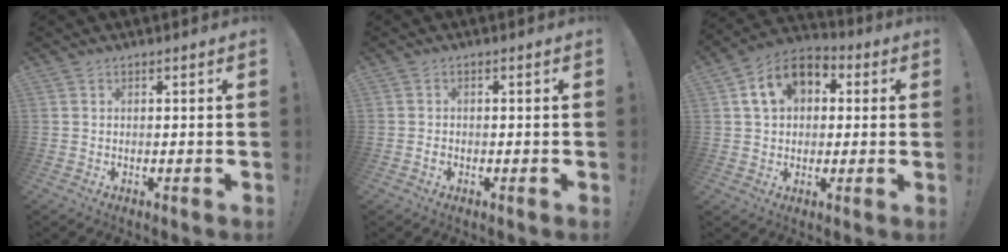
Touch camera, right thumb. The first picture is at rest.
{"total": 1.3, "force": [-0.8, 0.8, 0.6], "torque": [-0.010, 0.003, -0.014]}
{"total": 12.3, "force": [4.2, 9.0, 7.3], "torque": [-0.120, 0.004, 0.083]}